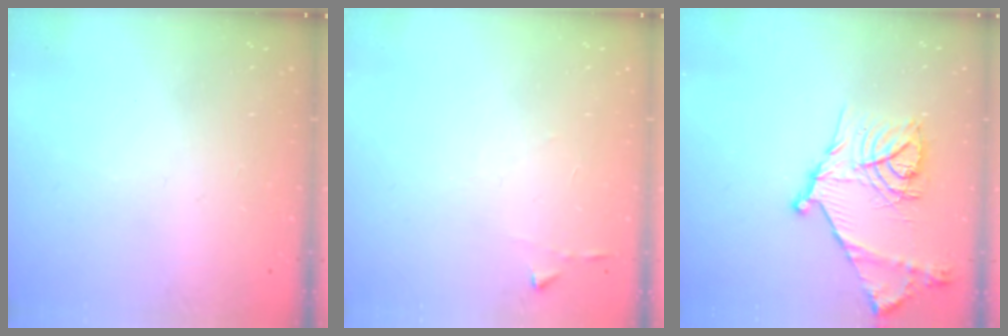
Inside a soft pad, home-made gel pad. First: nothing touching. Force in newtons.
{"total": 2.9, "press": 2.9, "slide": 0.3}
{"total": 19.6, "press": 19.6, "slide": 1.5}